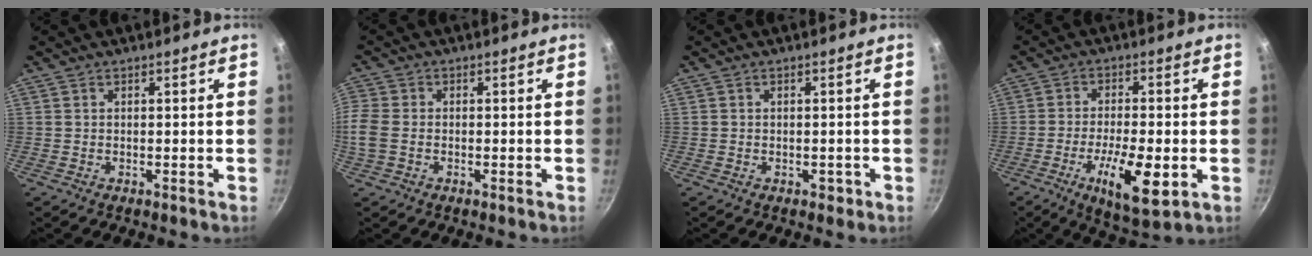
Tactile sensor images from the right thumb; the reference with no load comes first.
{"total": 5.5, "force": [-1.1, 4.1, 3.5], "torque": [-0.082, 0.002, -0.032]}
{"total": 1.5, "force": [-0.6, 1.2, 0.7], "torque": [-0.005, 0.005, -0.004]}
{"total": 11.7, "force": [-3.7, 3.7, 10.4], "torque": [-0.180, 0.004, -0.057]}